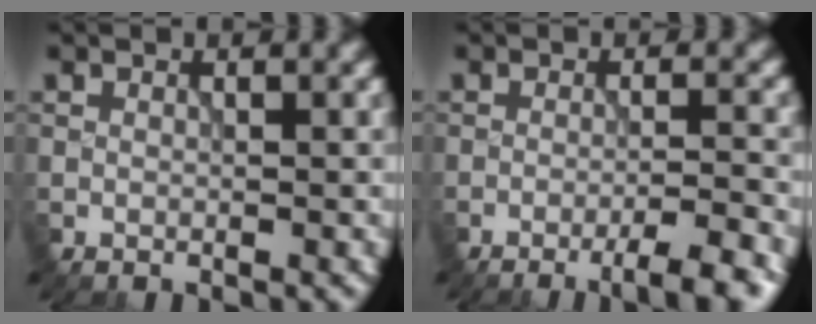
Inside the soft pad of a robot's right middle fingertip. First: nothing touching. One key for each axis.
{"total": 4.7, "fx": -2.9, "fy": 0.7, "fz": 3.6, "tx": -0.049, "ty": 0.007, "tz": -0.046}